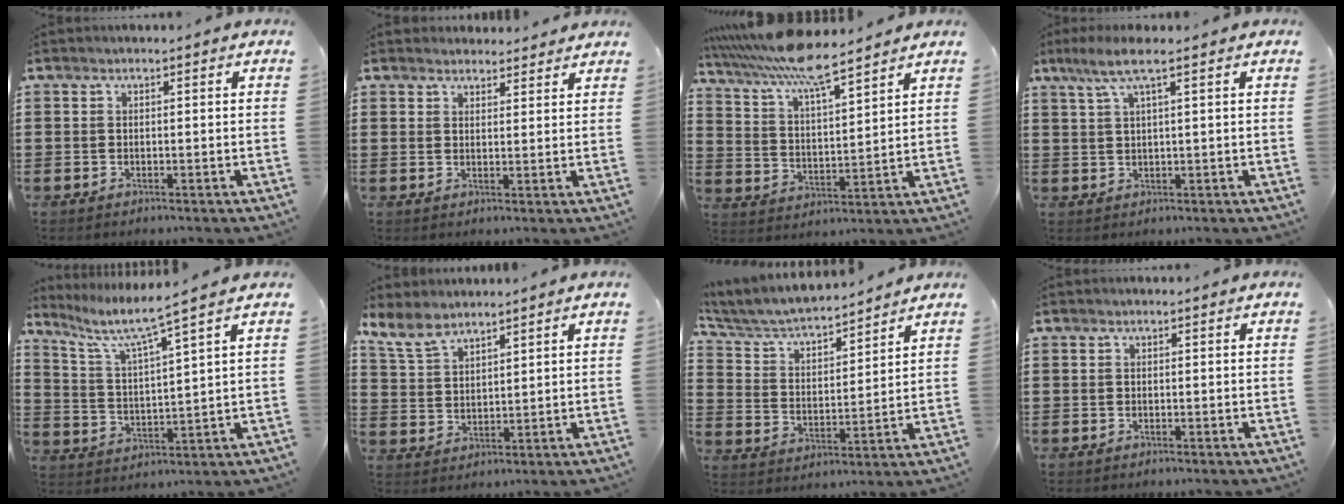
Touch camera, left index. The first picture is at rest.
{"total": 2.6, "force": [2.5, 0.6, 0.0], "torque": [-0.005, -0.005, 0.049]}
{"total": 8.4, "force": [7.2, 0.6, 4.3], "torque": [-0.107, -0.036, 0.124]}
{"total": 4.8, "force": [2.3, 0.4, 4.2], "torque": [-0.087, 0.005, 0.040]}
{"total": 5.2, "force": [4.0, 0.0, 3.3], "torque": [-0.086, -0.033, 0.058]}
{"total": 5.9, "force": [4.9, 2.1, 2.6], "torque": [-0.069, -0.011, 0.092]}
{"total": 5.2, "force": [4.8, 0.7, 1.7], "torque": [-0.057, -0.034, 0.076]}
{"total": 0.0}